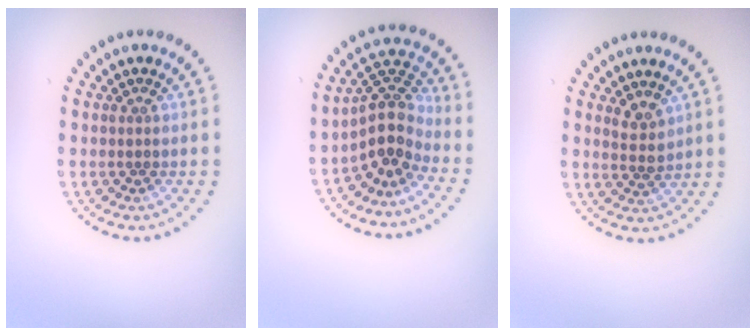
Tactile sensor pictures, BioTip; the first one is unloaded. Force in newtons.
{"total": 3.8, "press": 2.9, "slide": 2.5}
{"total": 1.6, "press": 1.3, "slide": 0.9}